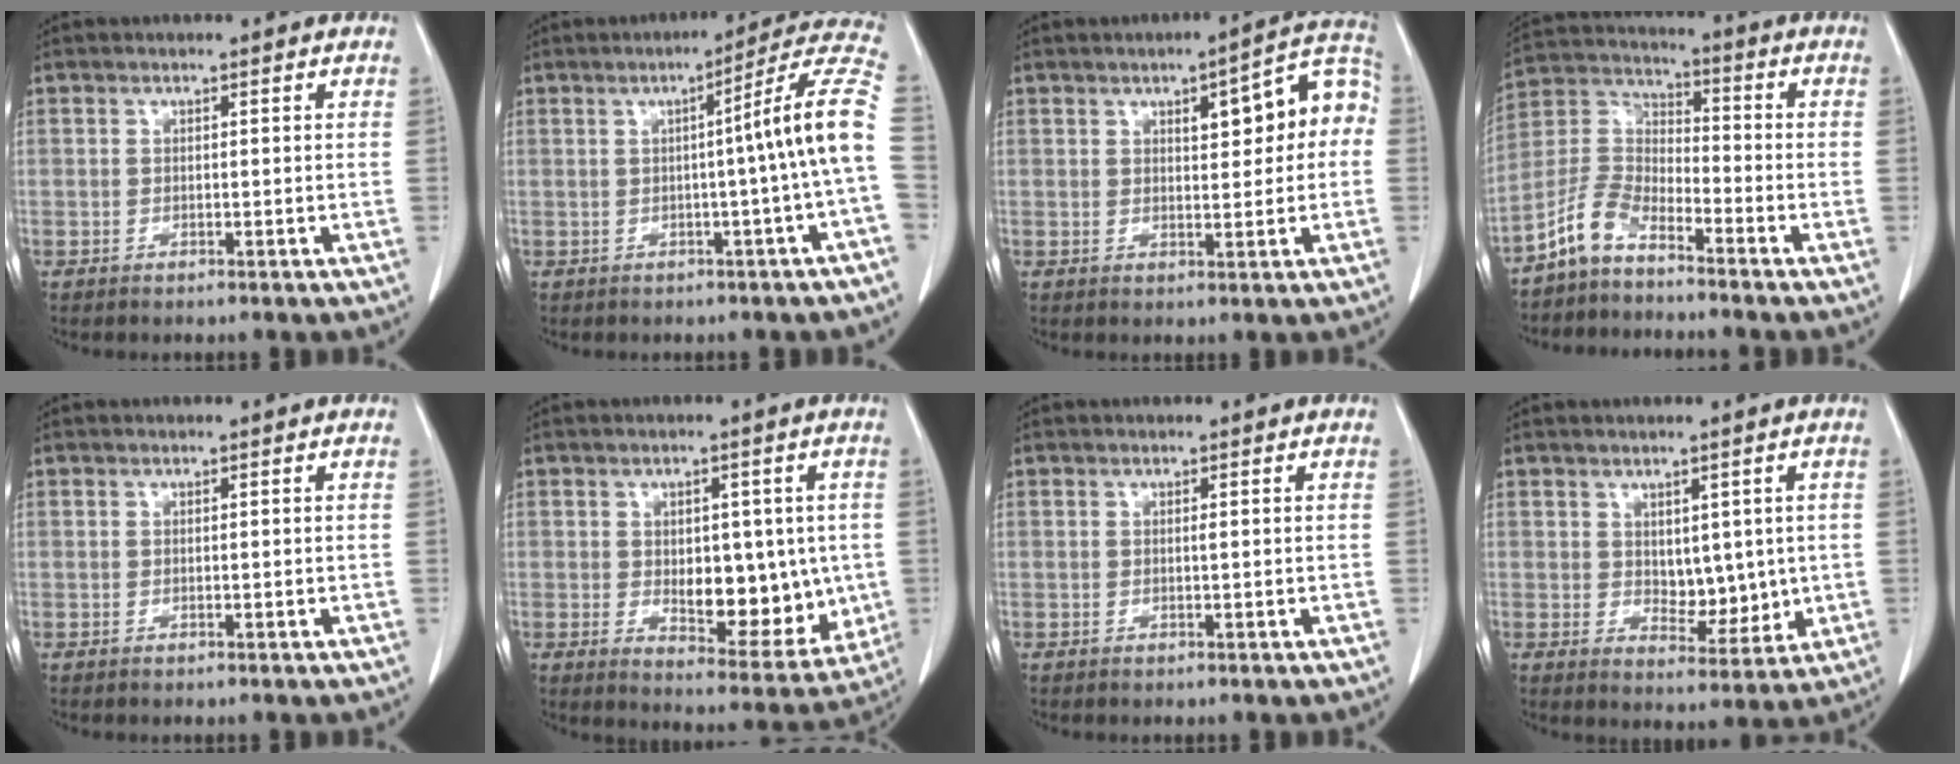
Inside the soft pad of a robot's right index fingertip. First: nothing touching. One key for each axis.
{"total": 12.2, "fx": -0.5, "fy": -1.7, "fz": 12.0, "tx": -0.149, "ty": 0.021, "tz": -0.013}
{"total": 10.8, "fx": 2.0, "fy": 3.6, "fz": 10.0, "tx": -0.130, "ty": 0.039, "tz": 0.029}
{"total": 8.2, "fx": -6.1, "fy": 3.3, "fz": 4.3, "tx": -0.110, "ty": 0.014, "tz": -0.132}
{"total": 0.0}
{"total": 14.7, "fx": -0.7, "fy": 7.6, "fz": 12.6, "tx": -0.177, "ty": -0.002, "tz": 0.015}
{"total": 0.7, "fx": 0.1, "fy": 0.2, "fz": 0.7, "tx": -0.017, "ty": -0.001, "tz": 0.003}
{"total": 7.7, "fx": 0.7, "fy": 4.7, "fz": 6.0, "tx": -0.086, "ty": -0.002, "tz": 0.030}